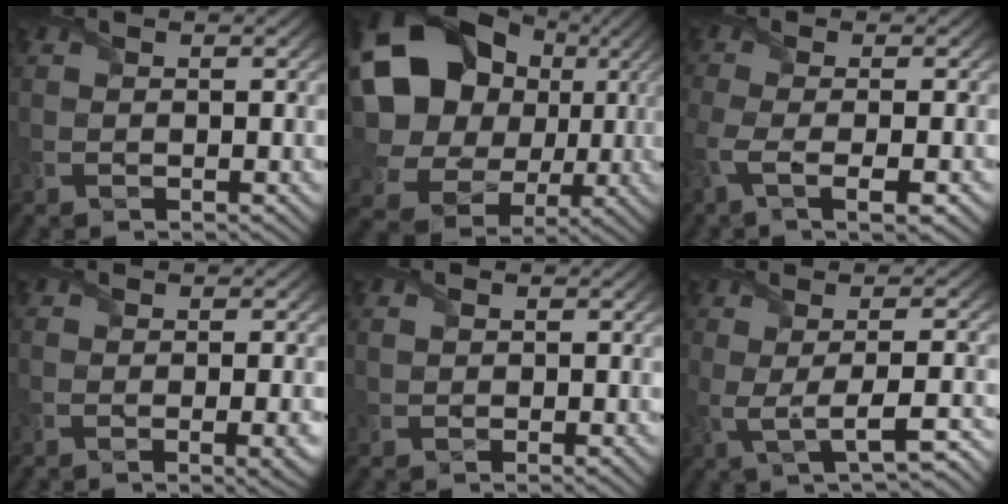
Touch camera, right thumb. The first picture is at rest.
{"total": 21.4, "force": [3.9, 17.7, 11.3], "torque": [-0.297, 0.003, 0.085]}
{"total": 6.0, "force": [-2.5, 1.8, 5.2], "torque": [-0.112, -0.015, -0.047]}
{"total": 3.3, "force": [-0.7, 0.7, 3.1], "torque": [-0.045, -0.006, -0.009]}
{"total": 1.3, "force": [0.6, 0.8, 0.9], "torque": [-0.018, 0.000, 0.014]}
{"total": 6.0, "force": [-0.9, 1.4, 5.8], "torque": [-0.098, 0.005, -0.019]}